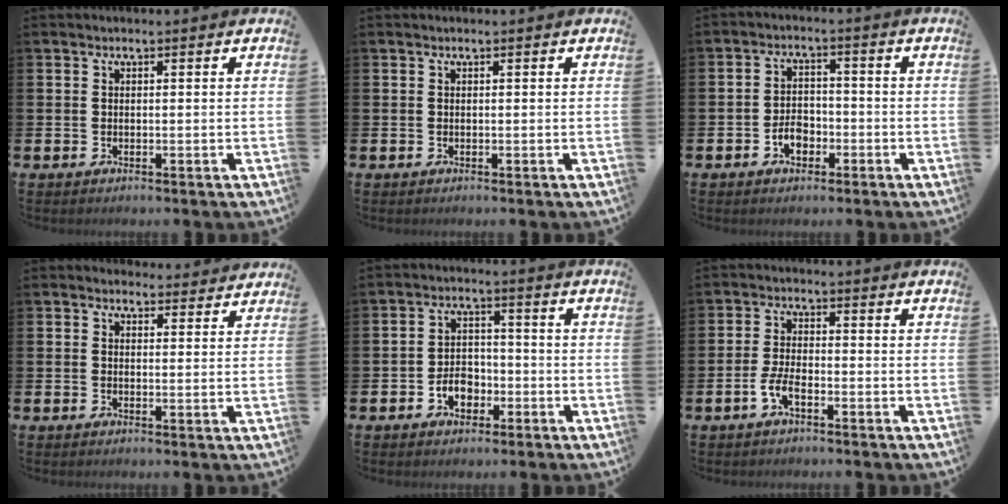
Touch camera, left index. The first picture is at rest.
{"total": 0.0}
{"total": 3.5, "force": [-1.7, 2.4, 2.0], "torque": [-0.030, 0.001, -0.037]}
{"total": 2.3, "force": [2.1, 0.7, -0.1], "torque": [0.006, -0.009, 0.037]}
{"total": 4.2, "force": [-2.0, 3.0, 2.2], "torque": [-0.033, 0.004, -0.043]}
{"total": 3.4, "force": [-1.7, 1.2, 2.7], "torque": [-0.058, 0.005, -0.030]}